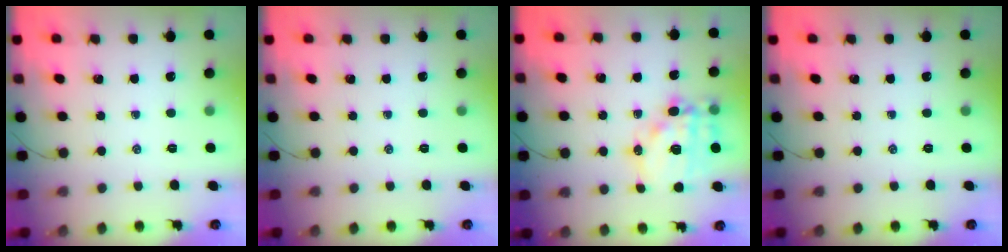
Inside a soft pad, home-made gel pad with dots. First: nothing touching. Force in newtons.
{"total": 0.0}
{"total": 15.7, "press": 15.3, "slide": 3.6}
{"total": 0.0}